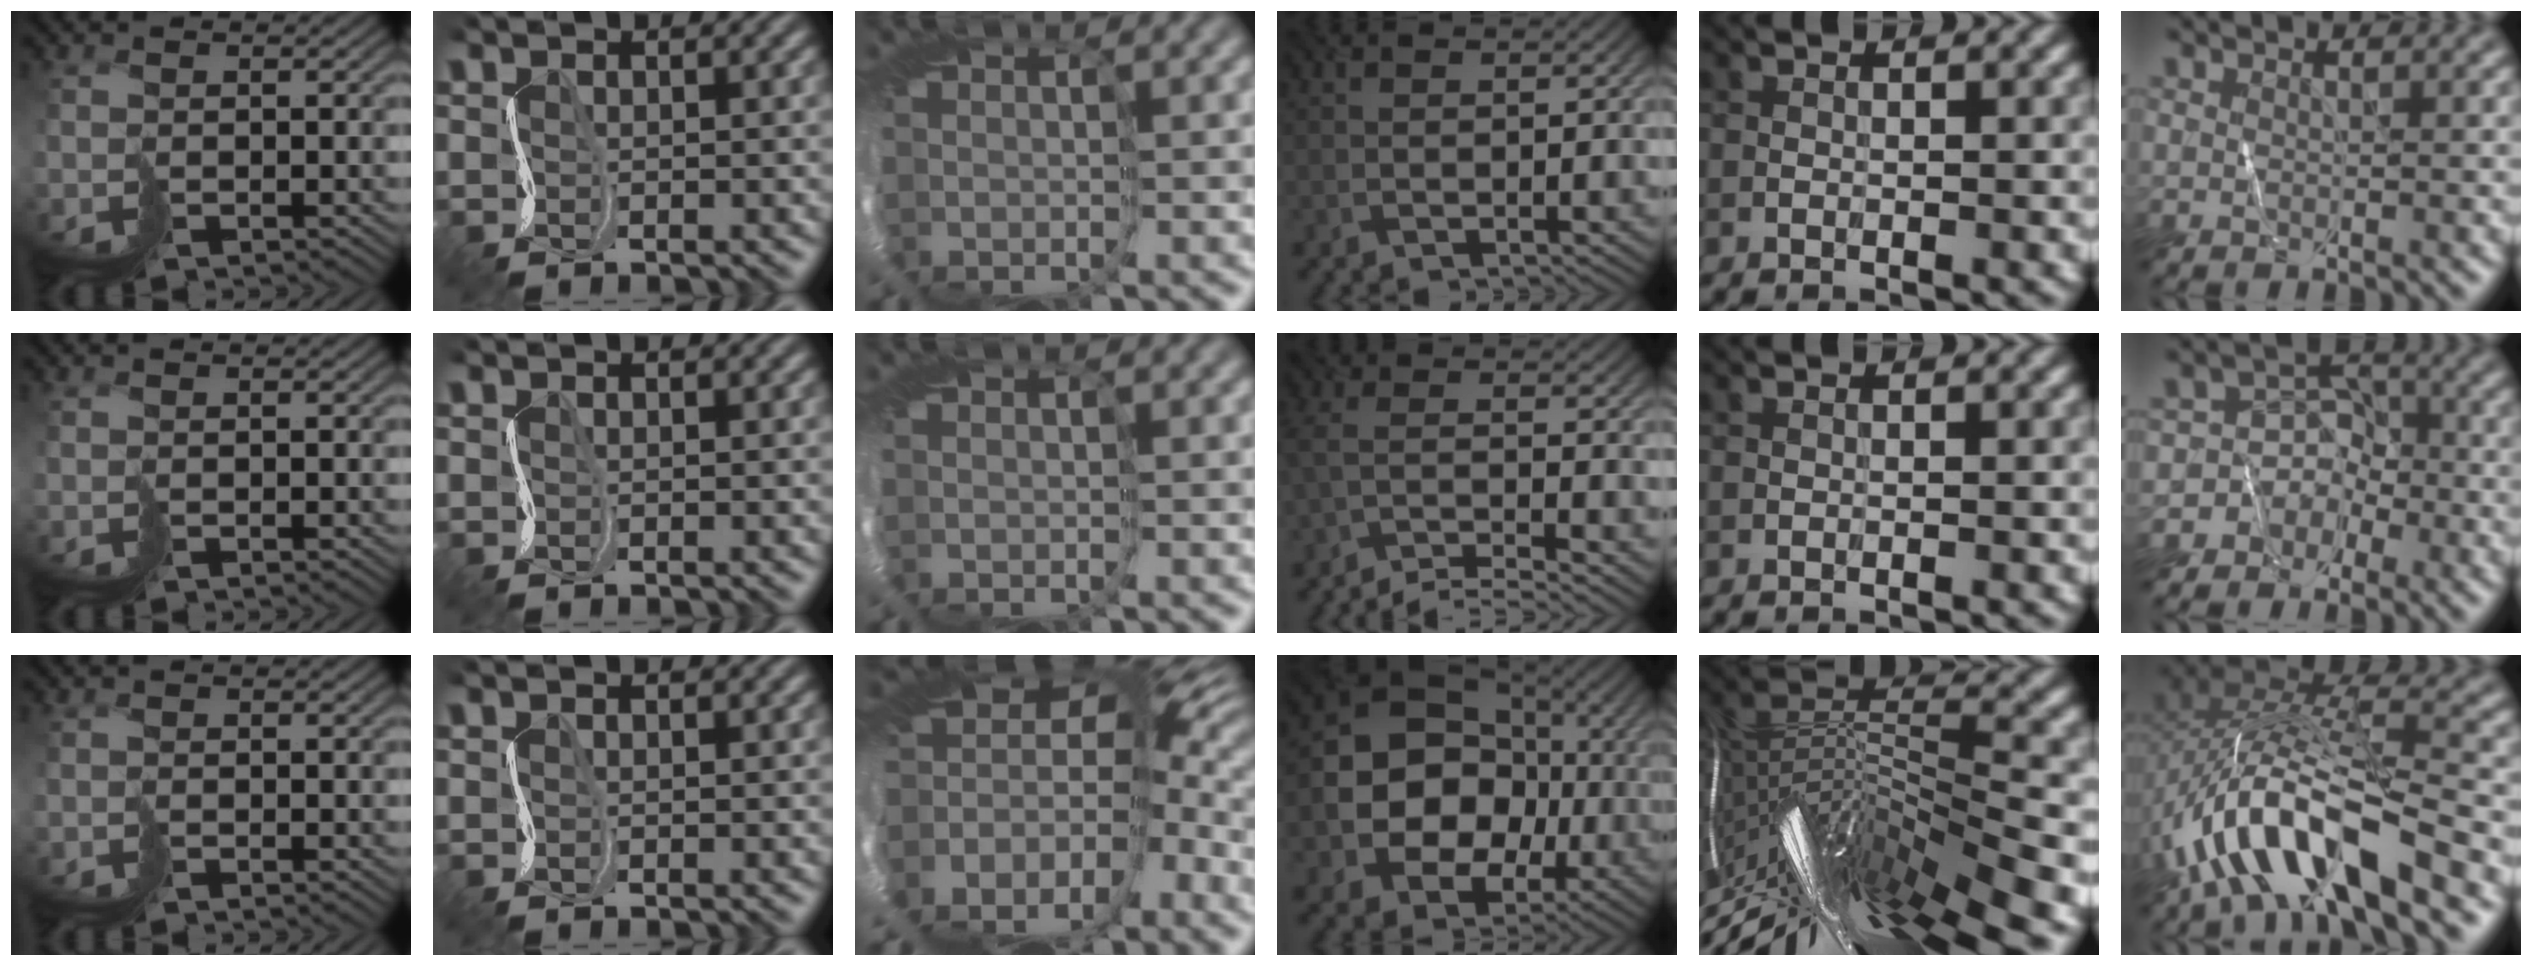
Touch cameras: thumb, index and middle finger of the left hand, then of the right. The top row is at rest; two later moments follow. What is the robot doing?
{"motion": "cut", "object": "paper bag"}